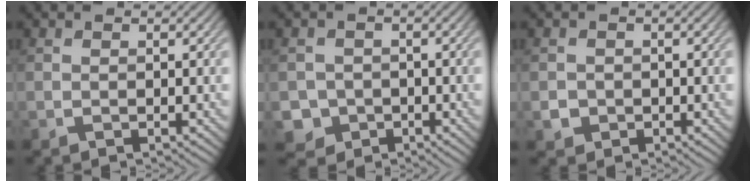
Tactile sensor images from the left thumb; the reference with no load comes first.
{"total": 3.5, "force": [-1.4, 3.1, 0.6], "torque": [-0.012, -0.005, -0.035]}
{"total": 1.9, "force": [-0.6, 1.7, 0.4], "torque": [-0.005, -0.007, -0.014]}